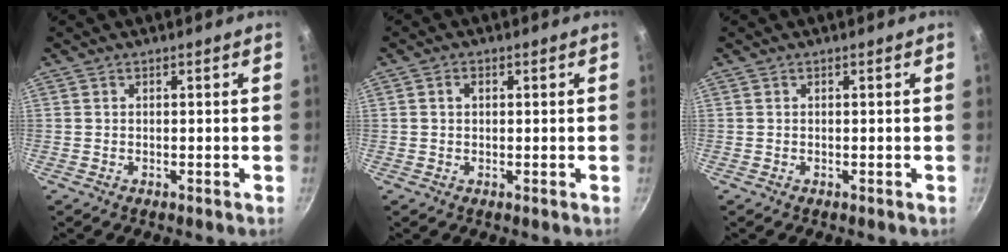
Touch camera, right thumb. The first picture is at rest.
{"total": 1.7, "force": [0.4, 1.3, 1.1], "torque": [-0.013, 0.005, 0.005]}
{"total": 0.0}